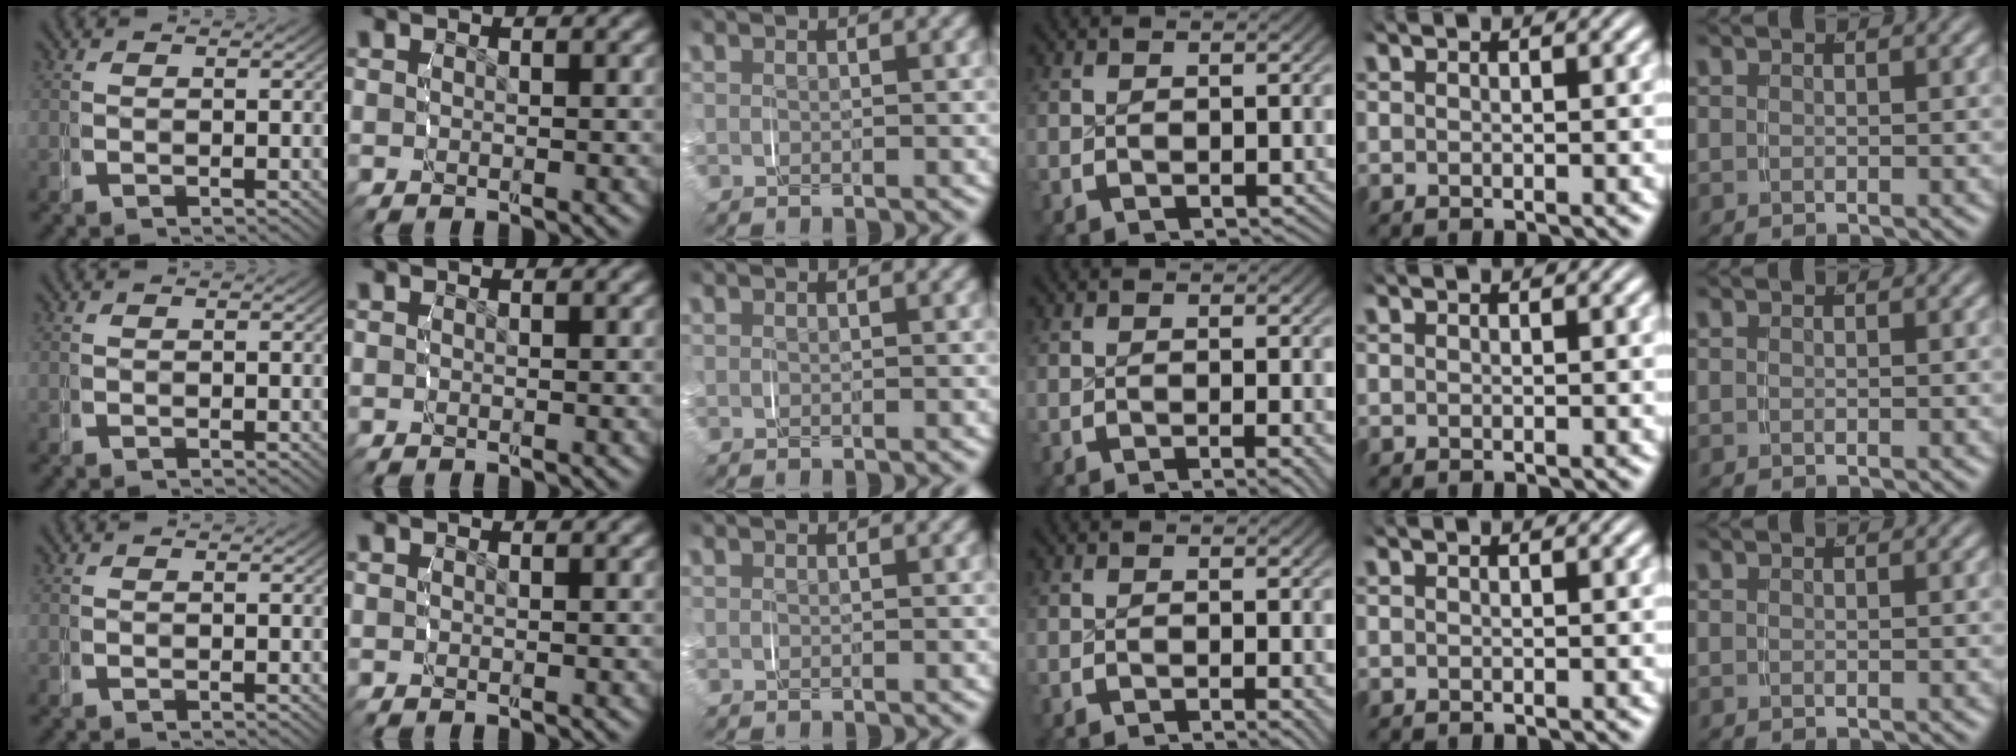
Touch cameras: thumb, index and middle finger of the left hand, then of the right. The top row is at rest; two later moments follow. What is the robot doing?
{"motion": "grasp_and_lifting", "object": "key"}